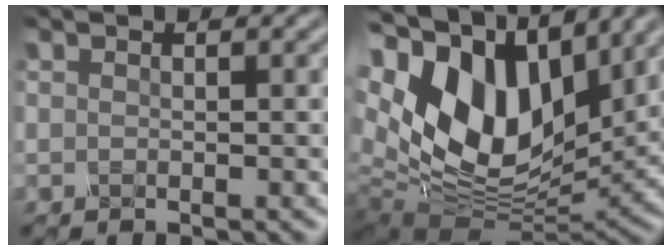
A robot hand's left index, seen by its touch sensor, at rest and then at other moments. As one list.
[{"total": 15.6, "force": [4.6, 9.2, 11.7], "torque": [-0.256, 0.016, 0.095]}]